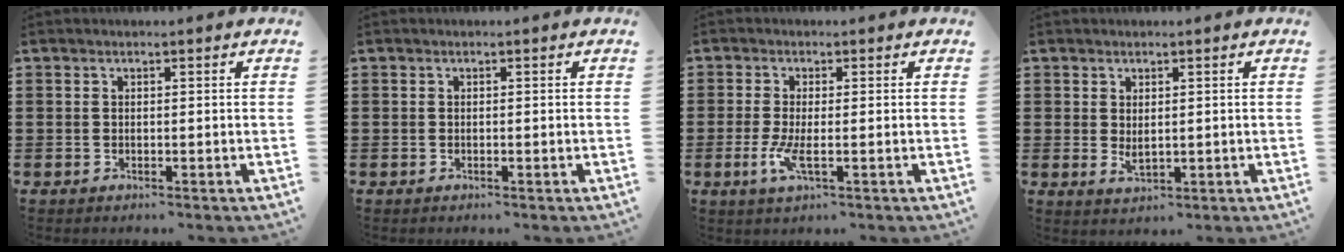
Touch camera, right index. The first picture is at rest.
{"total": 0.0}
{"total": 4.0, "force": [-1.2, 0.7, 3.8], "torque": [-0.085, -0.013, -0.026]}
{"total": 1.8, "force": [0.5, 0.8, 1.5], "torque": [-0.029, -0.001, 0.011]}